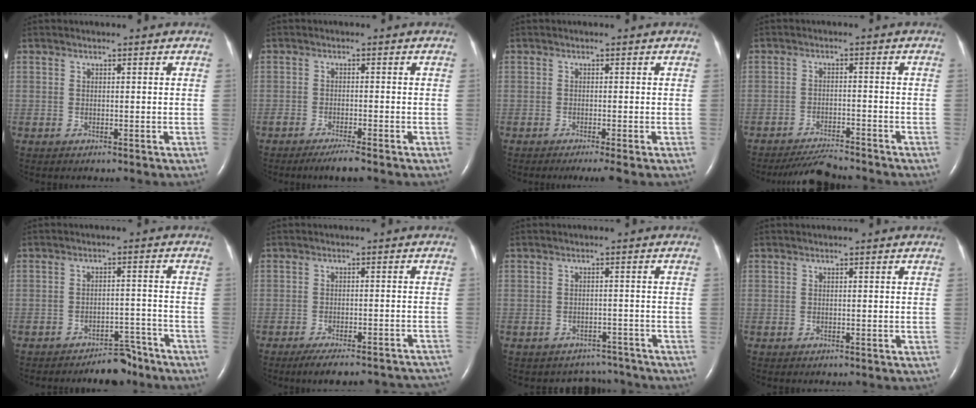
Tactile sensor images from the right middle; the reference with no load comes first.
{"total": 3.4, "force": [-2.6, 0.0, 2.1], "torque": [-0.040, -0.007, -0.047]}
{"total": 2.8, "force": [-2.1, -0.3, 1.9], "torque": [-0.027, -0.010, -0.032]}
{"total": 5.5, "force": [-5.3, 0.2, 1.3], "torque": [-0.026, -0.017, -0.092]}
{"total": 5.4, "force": [-5.0, 1.9, 1.1], "torque": [-0.006, 0.008, -0.074]}
{"total": 16.8, "force": [-15.2, 3.5, 6.2], "torque": [-0.066, 0.007, -0.181]}
{"total": 5.6, "force": [-4.9, 2.4, -0.7], "torque": [0.012, 0.022, -0.056]}
{"total": 0.0}